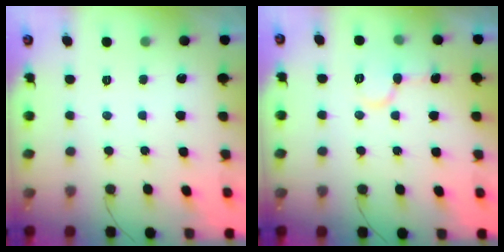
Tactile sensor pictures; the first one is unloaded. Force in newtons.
{"total": 8.3, "press": 8.3, "slide": 0.5}